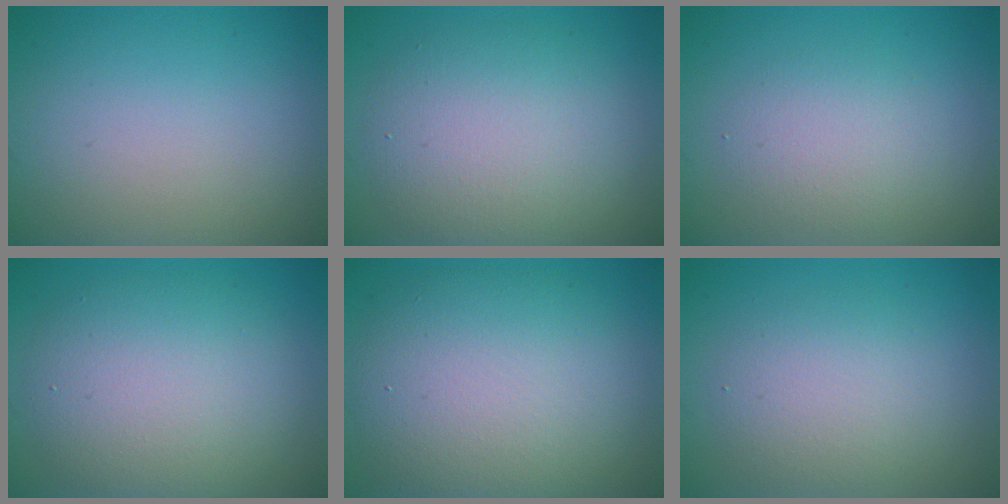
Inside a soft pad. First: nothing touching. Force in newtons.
{"total": 6.3, "press": 6.3, "slide": 0.6}
{"total": 2.7, "press": 2.7, "slide": 0.2}
{"total": 7.1, "press": 7.1, "slide": 0.5}
{"total": 9.3, "press": 9.3, "slide": 0.5}
{"total": 3.6, "press": 3.6, "slide": 0.4}